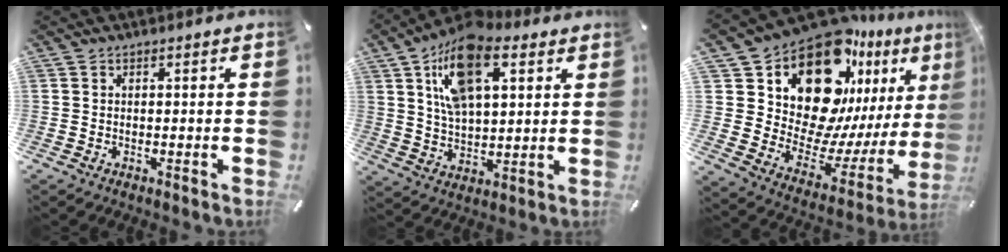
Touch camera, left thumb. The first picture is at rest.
{"total": 16.0, "force": [7.4, 8.4, 11.4], "torque": [-0.209, -0.009, 0.128]}
{"total": 20.0, "force": [13.9, 11.4, 8.9], "torque": [-0.120, -0.142, 0.248]}